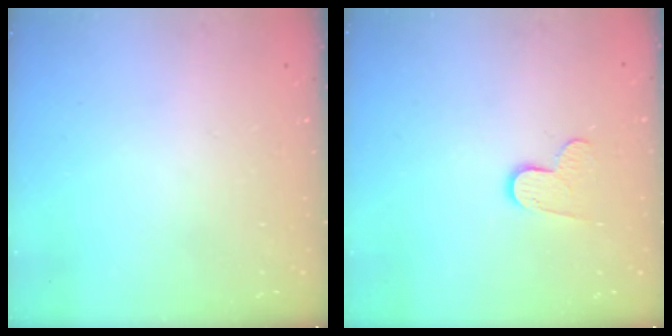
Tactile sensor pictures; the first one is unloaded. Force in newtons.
{"total": 7.1, "press": 7.1, "slide": 0.5}